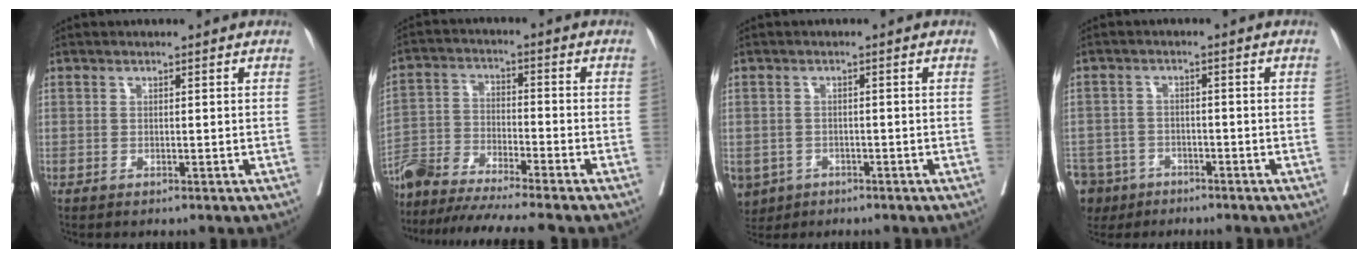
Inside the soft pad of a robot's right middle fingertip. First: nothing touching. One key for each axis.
{"total": 16.0, "fx": -14.6, "fy": -0.9, "fz": 6.5, "tx": -0.124, "ty": -0.011, "tz": -0.259}
{"total": 6.5, "fx": -3.5, "fy": 5.2, "fz": 1.8, "tx": -0.044, "ty": 0.000, "tz": -0.052}
{"total": 11.2, "fx": -7.1, "fy": 8.2, "fz": 2.7, "tx": -0.094, "ty": -0.007, "tz": -0.113}